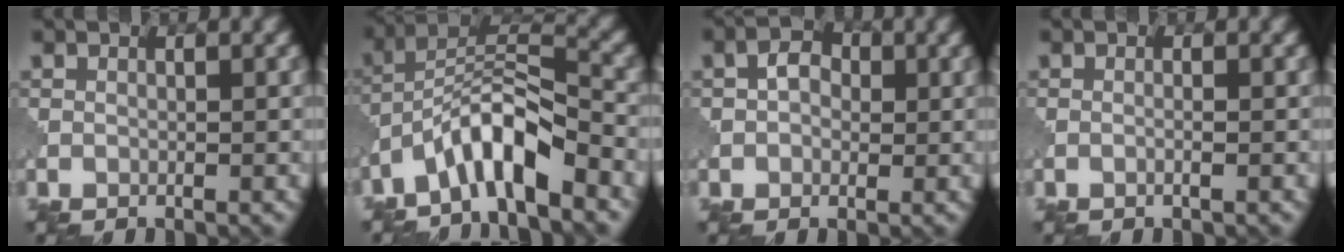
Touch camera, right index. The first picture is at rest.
{"total": 6.8, "force": [-4.5, 1.5, 4.9], "torque": [-0.084, 0.016, -0.091]}
{"total": 2.6, "force": [0.5, 1.9, 1.7], "torque": [-0.030, 0.006, 0.000]}
{"total": 0.8, "force": [-0.1, 0.2, 0.8], "torque": [-0.011, -0.006, -0.010]}